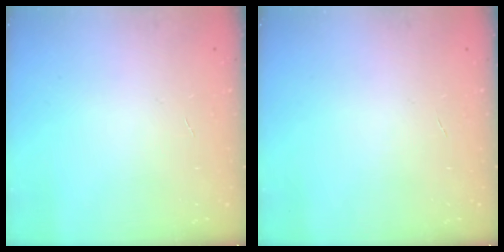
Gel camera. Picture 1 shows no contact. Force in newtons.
{"total": 0.0}